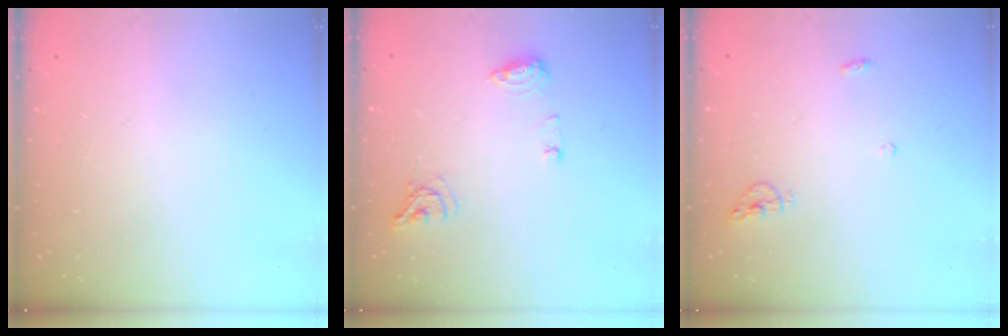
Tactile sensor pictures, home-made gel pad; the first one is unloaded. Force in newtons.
{"total": 8.8, "press": 8.8, "slide": 0.5}
{"total": 5.4, "press": 5.4, "slide": 0.5}